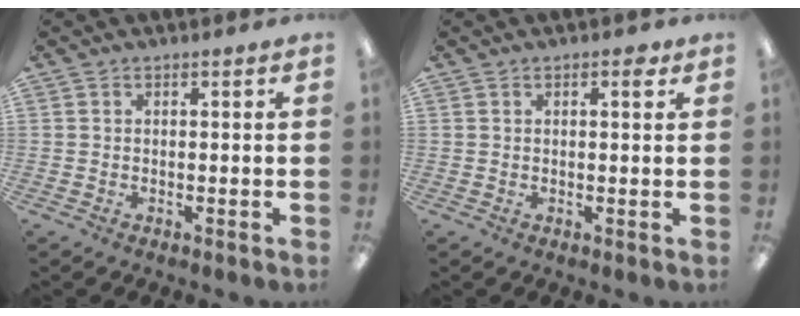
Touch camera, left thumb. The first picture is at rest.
{"total": 2.4, "force": [1.2, 0.8, 1.9], "torque": [-0.024, -0.002, 0.016]}